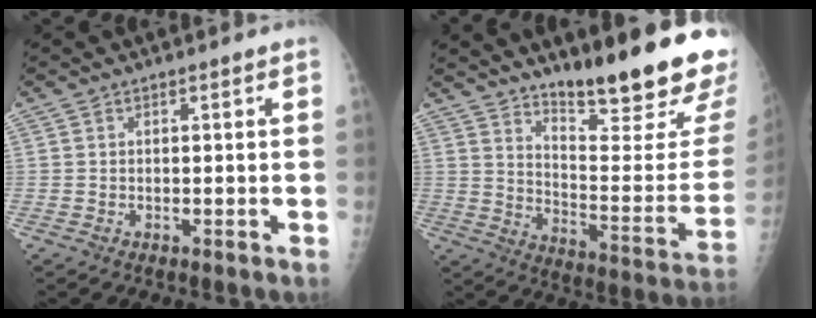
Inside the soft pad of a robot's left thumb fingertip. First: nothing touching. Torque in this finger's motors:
{"motor_torque": [0.69, 0.43, 0.91, -1.86, 0.17]}